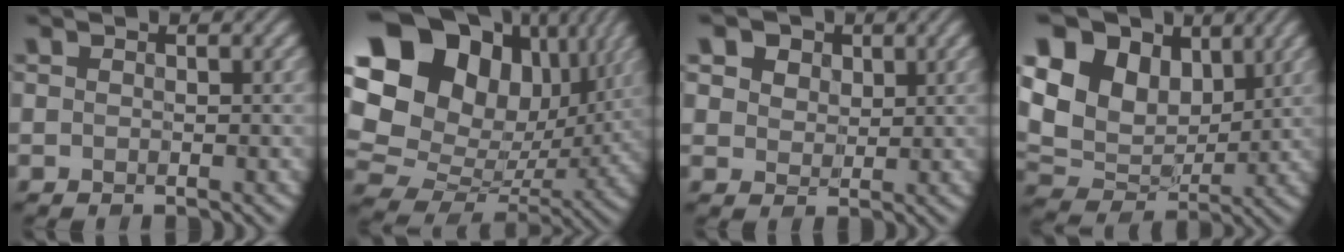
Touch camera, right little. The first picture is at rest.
{"total": 22.0, "force": [7.5, 16.9, 12.0], "torque": [-0.274, 0.047, 0.133]}
{"total": 5.7, "force": [3.1, 3.9, 2.7], "torque": [-0.072, 0.005, 0.044]}
{"total": 12.4, "force": [4.1, 9.2, 7.3], "torque": [-0.174, 0.025, 0.069]}